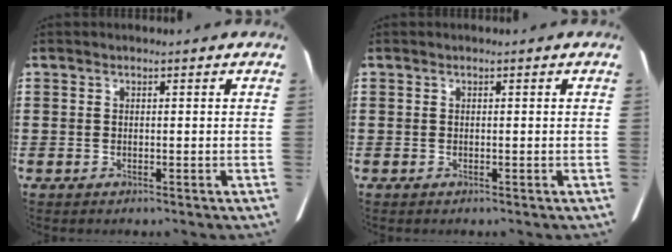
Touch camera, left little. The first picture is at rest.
{"total": 0.0}